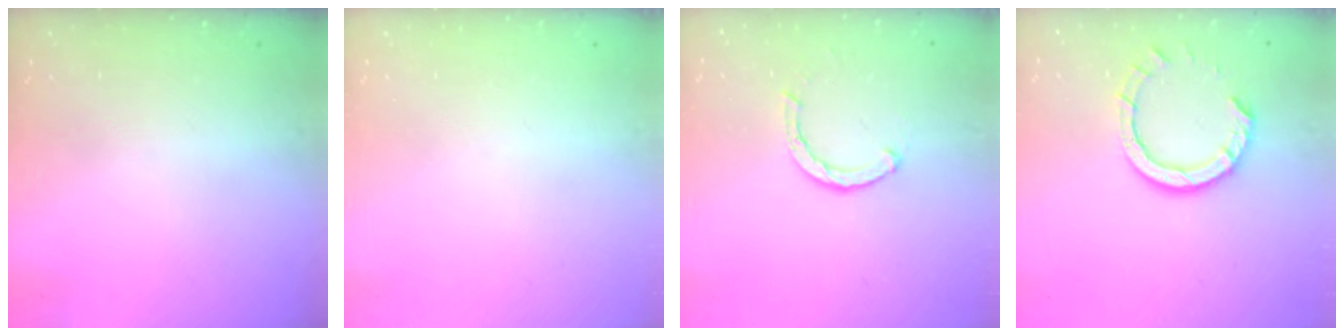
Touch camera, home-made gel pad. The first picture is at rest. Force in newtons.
{"total": 0.0}
{"total": 2.1, "press": 2.1, "slide": 0.1}
{"total": 8.6, "press": 8.5, "slide": 0.6}